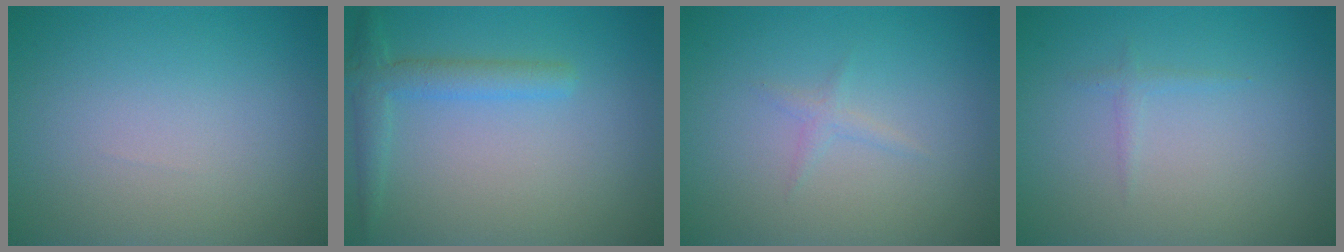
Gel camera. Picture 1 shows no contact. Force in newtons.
{"total": 2.6, "press": 2.6, "slide": 0.2}
{"total": 0.9, "press": 0.9, "slide": 0.0}
{"total": 0.6, "press": 0.6, "slide": 0.0}